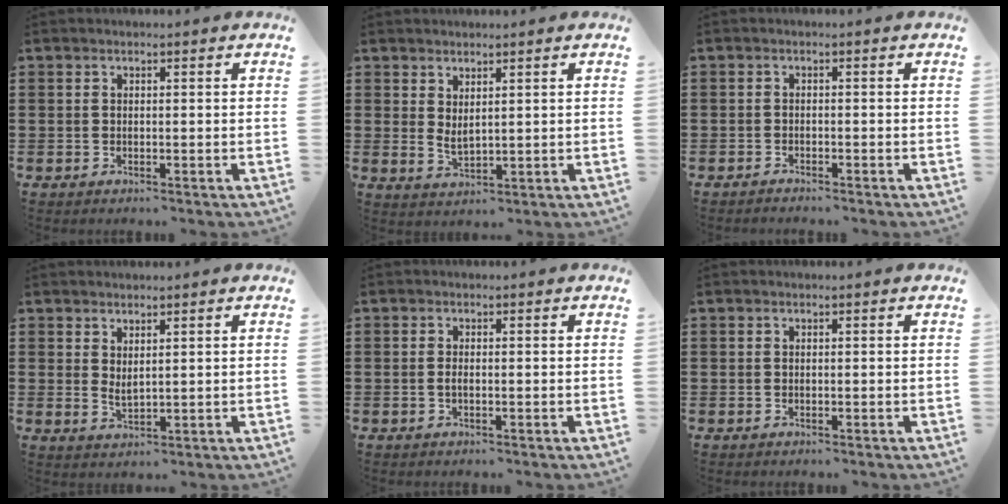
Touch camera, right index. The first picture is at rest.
{"total": 2.1, "force": [1.5, 0.6, 1.3], "torque": [-0.027, 0.001, 0.029]}
{"total": 1.1, "force": [-1.1, -0.1, -0.1], "torque": [-0.001, 0.001, -0.023]}
{"total": 1.9, "force": [1.5, 0.5, 1.1], "torque": [-0.024, 0.000, 0.028]}
{"total": 0.9, "force": [-0.3, 0.3, 0.9], "torque": [-0.018, -0.002, -0.005]}
{"total": 0.0}